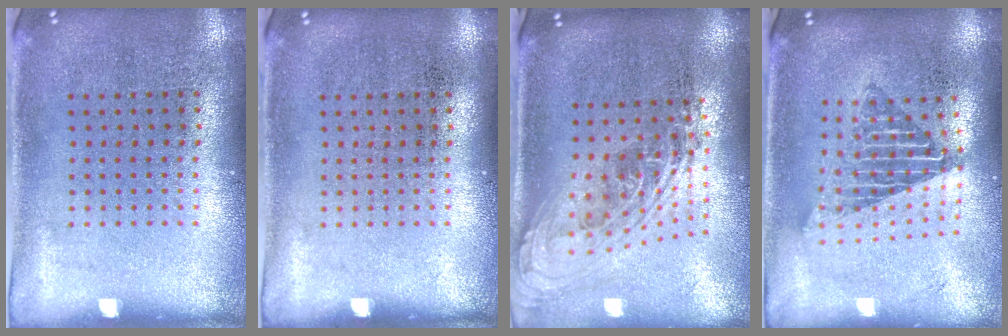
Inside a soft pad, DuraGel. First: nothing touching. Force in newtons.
{"total": 0.0}
{"total": 2.2, "press": 1.6, "slide": 1.4}
{"total": 1.7, "press": 1.4, "slide": 1.0}